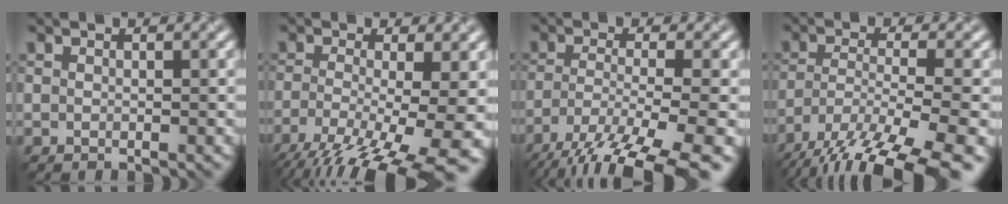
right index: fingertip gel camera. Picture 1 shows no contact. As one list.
[{"total": 11.2, "force": [-6.0, 3.4, 8.8], "torque": [-0.168, -0.020, -0.089]}, {"total": 10.9, "force": [-8.0, 2.9, 6.9], "torque": [-0.144, -0.034, -0.119]}, {"total": 12.7, "force": [-9.5, 4.0, 7.5], "torque": [-0.162, -0.041, -0.138]}]